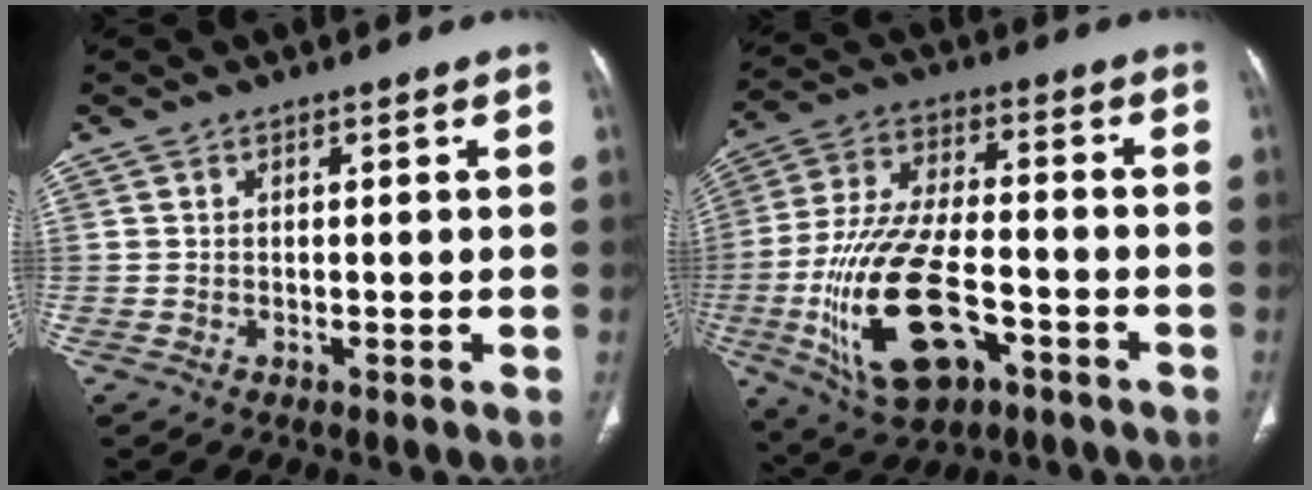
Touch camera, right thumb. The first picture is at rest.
{"total": 20.4, "force": [-6.9, 9.9, 16.4], "torque": [-0.327, 0.022, -0.109]}